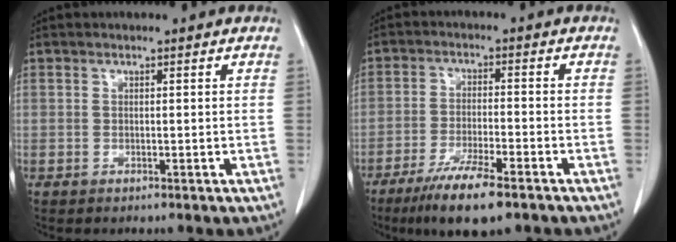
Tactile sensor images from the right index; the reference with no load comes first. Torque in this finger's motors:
{"motor_torque": [0.84, -0.81, 0.43, 0.12]}